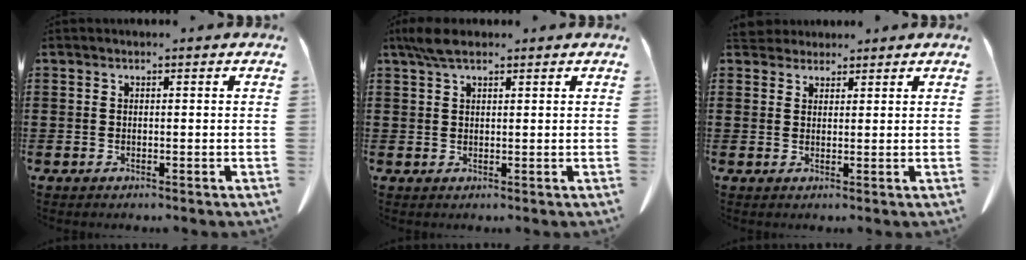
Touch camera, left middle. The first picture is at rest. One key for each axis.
{"total": 3.4, "fx": 2.3, "fy": 1.2, "fz": 2.2, "tx": -0.051, "ty": 0.004, "tz": 0.043}
{"total": 2.8, "fx": 2.6, "fy": 0.9, "fz": 0.3, "tx": -0.013, "ty": -0.001, "tz": 0.051}